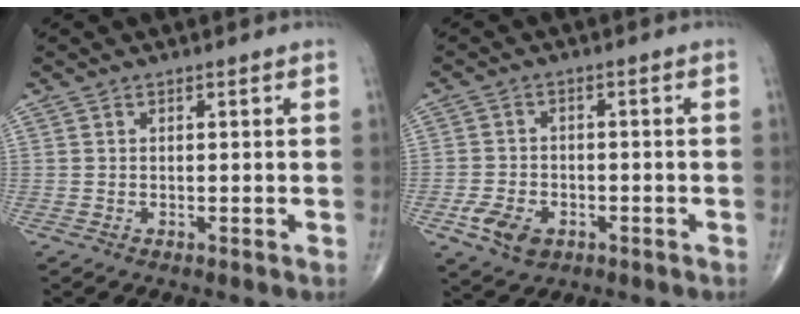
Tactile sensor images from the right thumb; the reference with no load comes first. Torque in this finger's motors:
{"motor_torque": [0.87, 0.56, 0.18, -0.44, 0.17]}